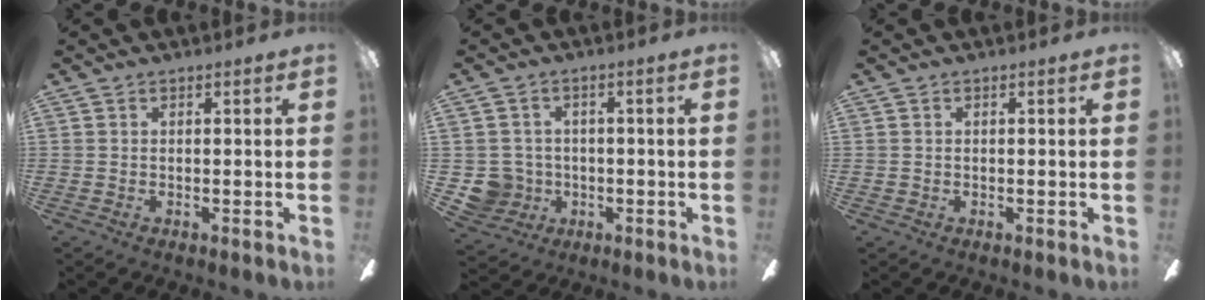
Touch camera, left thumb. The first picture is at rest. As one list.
[{"total": 6.7, "force": [-1.3, 6.5, 1.0], "torque": [-0.043, 0.006, -0.018]}, {"total": 0.7, "force": [-0.2, 0.7, 0.1], "torque": [0.000, 0.004, -0.007]}]